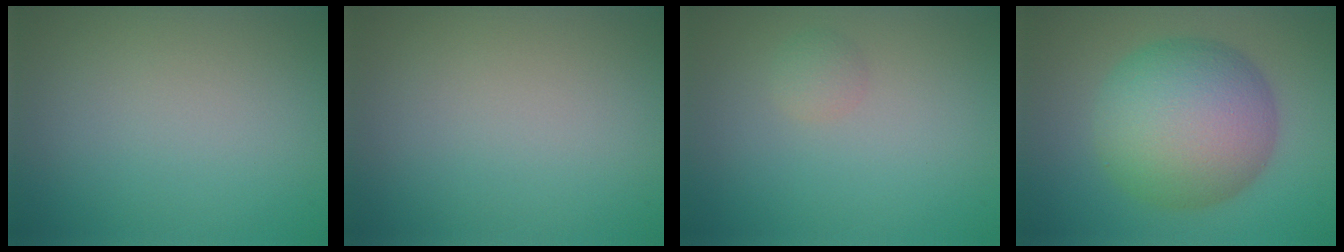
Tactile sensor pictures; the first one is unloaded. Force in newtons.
{"total": 0.0}
{"total": 1.1, "press": 1.1, "slide": 0.0}
{"total": 10.3, "press": 10.3, "slide": 0.1}